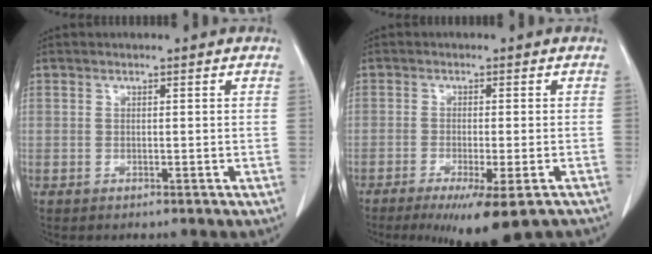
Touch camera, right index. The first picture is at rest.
{"total": 10.6, "force": [-7.8, 1.3, 7.1], "torque": [-0.085, -0.020, -0.114]}